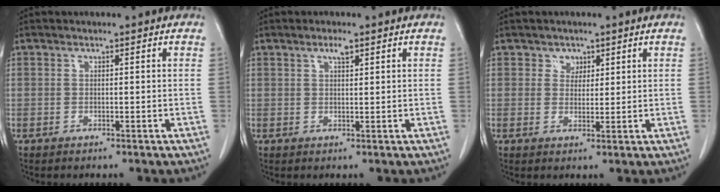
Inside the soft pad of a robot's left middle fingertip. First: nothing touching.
{"total": 1.7, "force": [1.1, 0.3, 1.3], "torque": [-0.026, 0.001, 0.020]}
{"total": 2.2, "force": [1.3, 1.7, 0.4], "torque": [-0.002, -0.003, 0.019]}